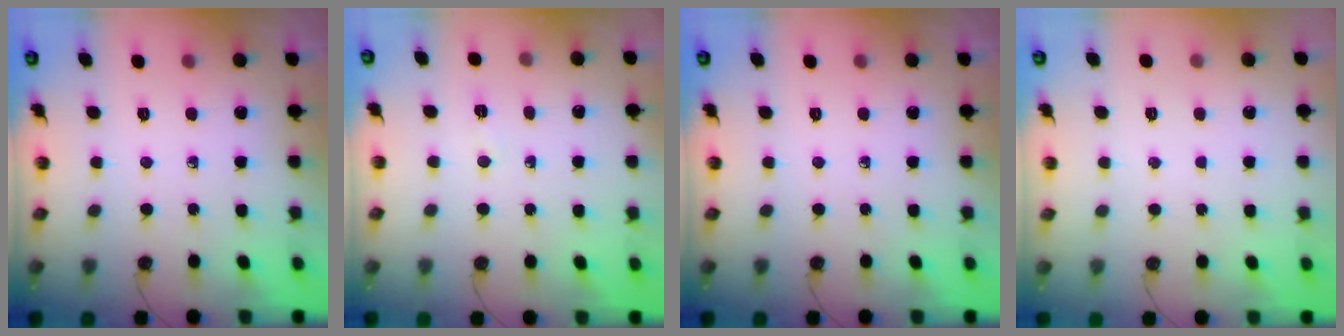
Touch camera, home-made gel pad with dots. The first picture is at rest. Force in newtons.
{"total": 2.4, "press": 2.3, "slide": 0.7}
{"total": 0.0}
{"total": 1.3, "press": 1.3, "slide": 0.1}